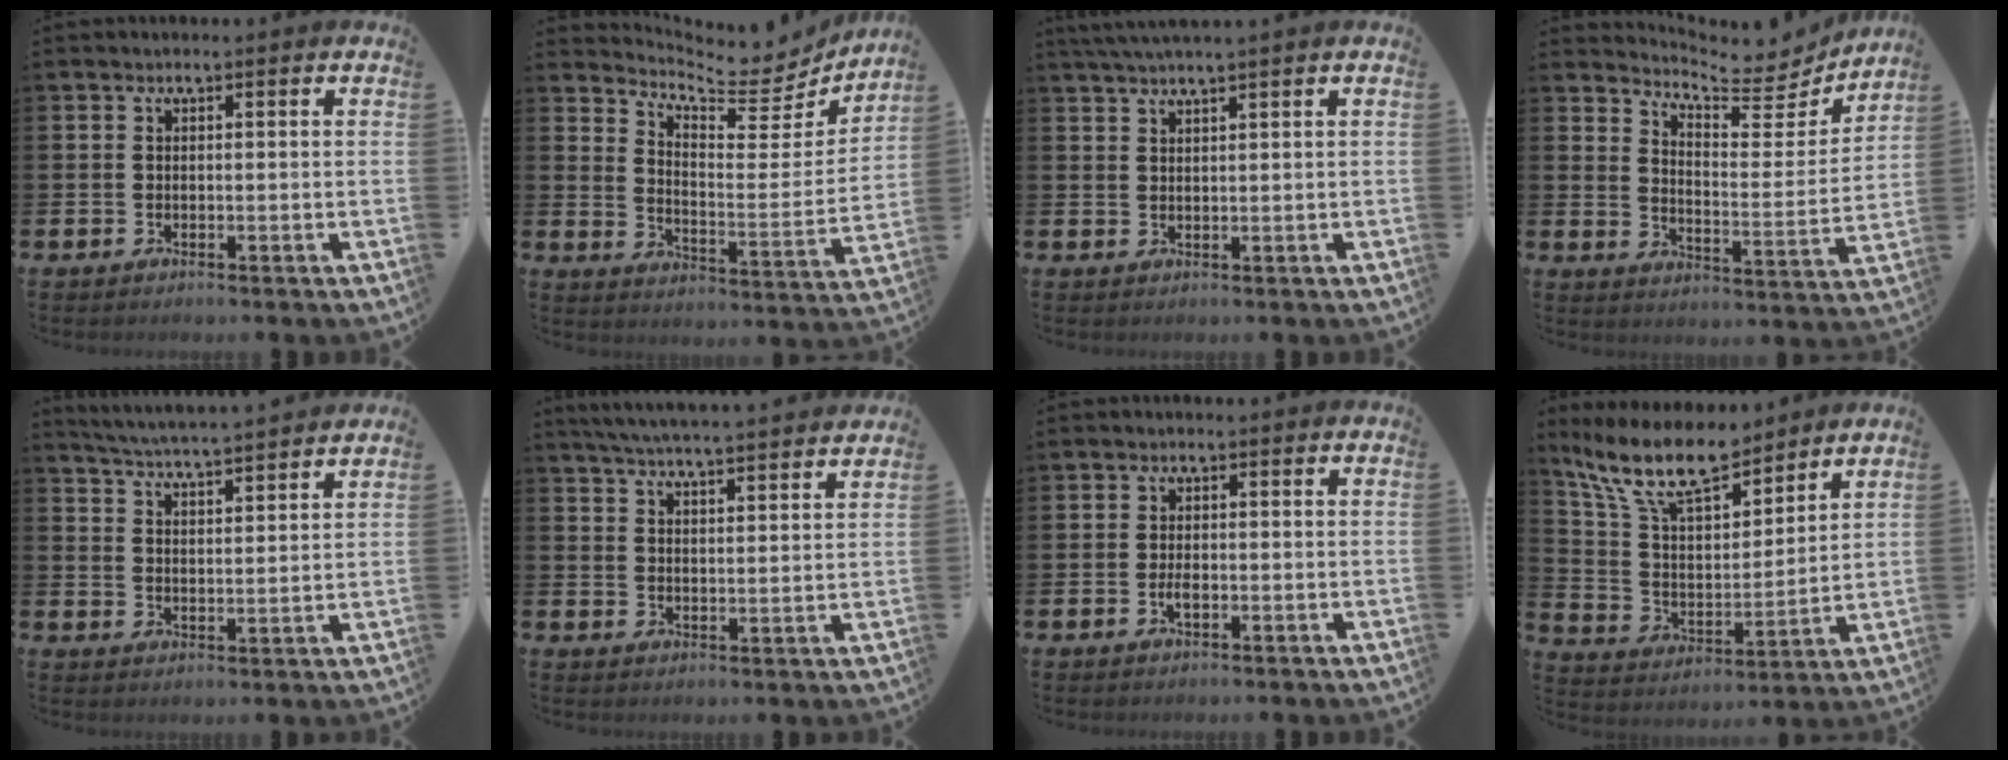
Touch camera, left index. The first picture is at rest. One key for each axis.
{"total": 7.3, "fx": 6.7, "fy": 2.2, "fz": 1.6, "tx": -0.048, "ty": -0.065, "tz": 0.112}
{"total": 2.2, "fx": 2.0, "fy": -0.5, "fz": 0.8, "tx": -0.021, "ty": -0.001, "tz": 0.039}
{"total": 6.7, "fx": 6.5, "fy": 1.3, "fz": 1.1, "tx": -0.035, "ty": -0.064, "tz": 0.108}
{"total": 5.2, "fx": 5.2, "fy": -0.4, "fz": 0.6, "tx": -0.032, "ty": -0.041, "tz": 0.089}
{"total": 5.8, "fx": 5.7, "fy": -0.3, "fz": 1.0, "tx": -0.032, "ty": -0.041, "tz": 0.100}
{"total": 1.8, "fx": -0.5, "fy": 0.8, "fz": 1.5, "tx": -0.026, "ty": -0.002, "tz": -0.009}
{"total": 11.9, "fx": 9.9, "fy": 3.3, "fz": 5.6, "tx": -0.153, "ty": -0.048, "tz": 0.180}